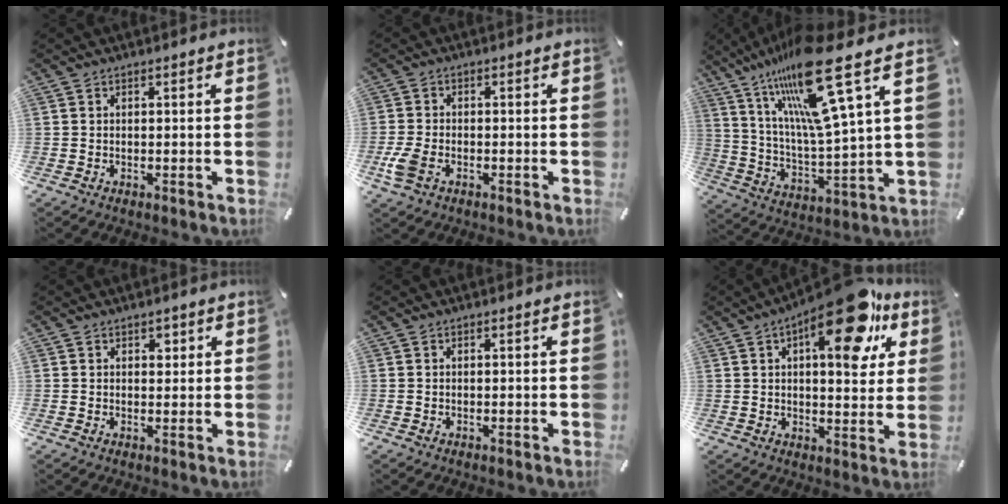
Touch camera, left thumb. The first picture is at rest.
{"total": 4.9, "force": [-2.1, 2.8, 3.5], "torque": [-0.095, -0.005, -0.045]}
{"total": 22.2, "force": [14.7, 3.9, 16.2], "torque": [-0.315, -0.092, 0.230]}
{"total": 1.8, "force": [0.9, 1.4, 0.6], "torque": [0.011, -0.007, 0.010]}
{"total": 0.0}
{"total": 20.3, "force": [11.2, 8.3, 14.7], "torque": [-0.198, -0.061, 0.173]}